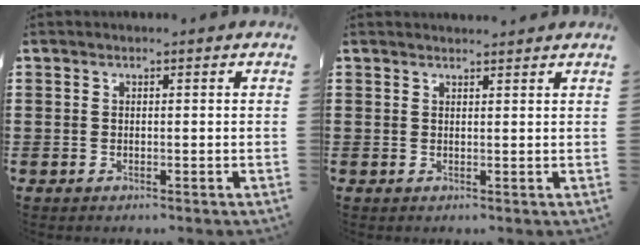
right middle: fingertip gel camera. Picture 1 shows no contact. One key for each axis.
{"total": 1.3, "fx": 1.3, "fy": 0.0, "fz": 0.1, "tx": 0.003, "ty": -0.002, "tz": 0.023}